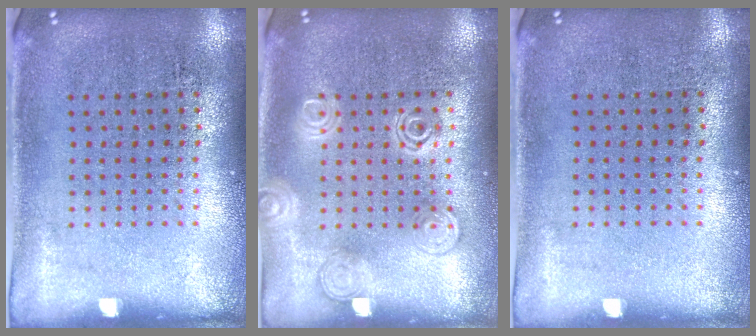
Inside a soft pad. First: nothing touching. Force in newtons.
{"total": 2.5, "press": 2.4, "slide": 0.4}
{"total": 0.0}